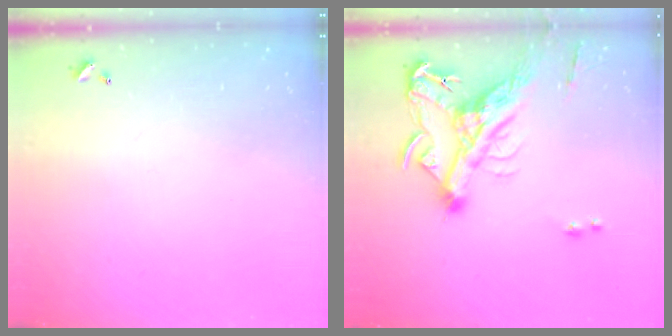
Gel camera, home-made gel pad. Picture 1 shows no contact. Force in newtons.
{"total": 11.1, "press": 10.7, "slide": 2.6}